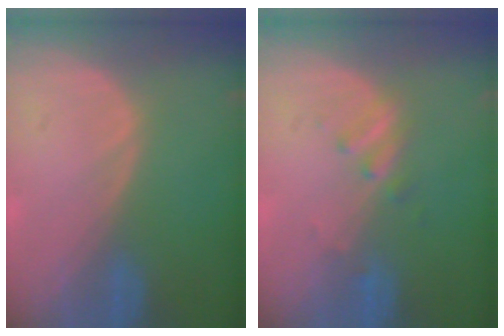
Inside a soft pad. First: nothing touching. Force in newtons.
{"total": 2.3, "press": 2.3, "slide": 0.3}